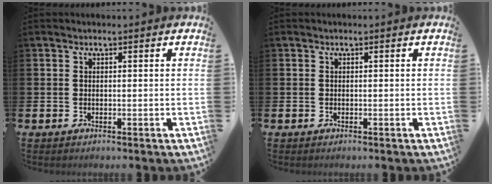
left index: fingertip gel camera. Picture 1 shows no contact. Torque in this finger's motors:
{"motor_torque": [0.00, 0.00, 0.01, 0.00]}